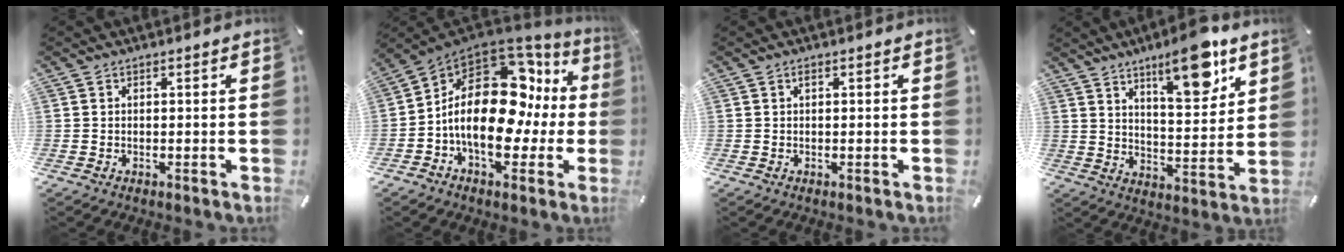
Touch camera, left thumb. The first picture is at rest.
{"total": 20.9, "force": [0.4, 12.9, 16.4], "torque": [-0.283, -0.011, 0.010]}
{"total": 0.5, "force": [0.2, 0.2, 0.4], "torque": [-0.008, 0.003, 0.003]}
{"total": 14.4, "force": [9.6, 4.5, 9.7], "torque": [-0.137, -0.057, 0.156]}